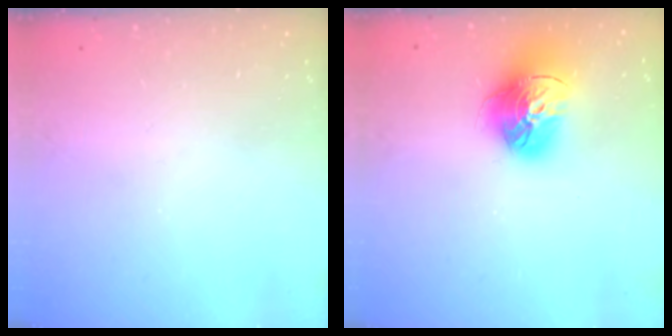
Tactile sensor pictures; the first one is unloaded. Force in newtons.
{"total": 17.9, "press": 17.9, "slide": 1.6}